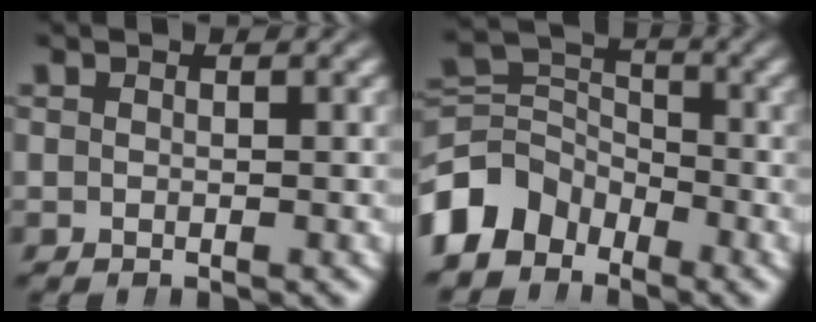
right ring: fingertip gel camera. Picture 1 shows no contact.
{"total": 9.1, "force": [-2.3, 7.8, 3.9], "torque": [-0.089, -0.028, -0.043]}